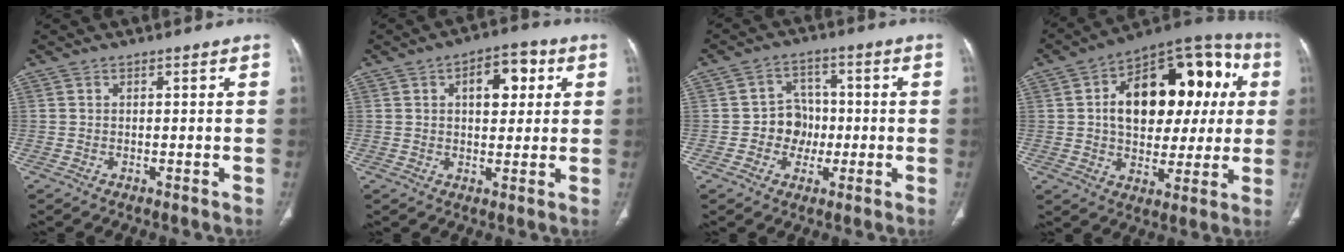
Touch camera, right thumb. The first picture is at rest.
{"total": 8.5, "force": [2.6, 4.8, 6.5], "torque": [-0.057, 0.008, 0.033]}
{"total": 6.6, "force": [-1.1, 6.0, 2.7], "torque": [-0.002, 0.018, -0.024]}
{"total": 24.5, "force": [4.4, 14.5, 19.2], "torque": [-0.238, 0.031, 0.062]}